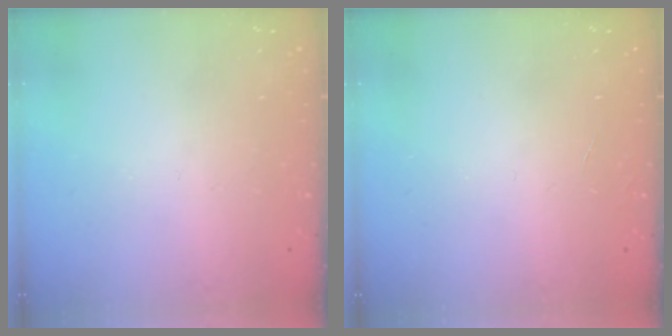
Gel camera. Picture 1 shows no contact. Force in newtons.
{"total": 0.0}